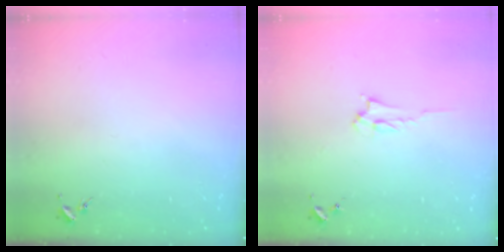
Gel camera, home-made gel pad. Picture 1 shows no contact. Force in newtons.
{"total": 2.0, "press": 1.9, "slide": 0.3}